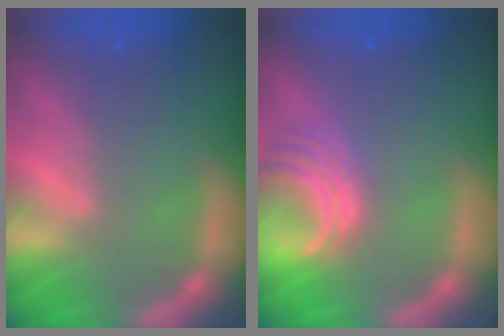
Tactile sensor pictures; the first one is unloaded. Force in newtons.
{"total": 5.1}